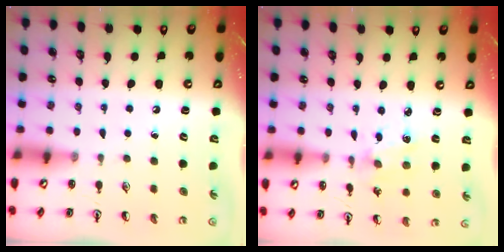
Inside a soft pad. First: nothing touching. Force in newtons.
{"total": 2.1, "press": 2.1, "slide": 0.4}